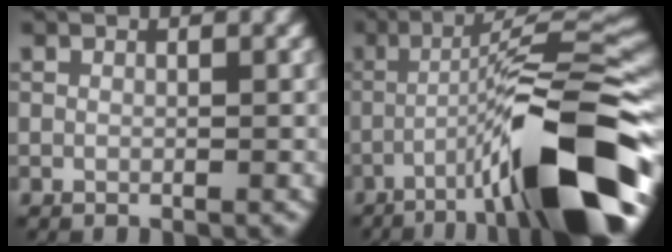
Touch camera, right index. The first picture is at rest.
{"total": 15.1, "force": [-6.6, 3.0, 13.3], "torque": [-0.198, 0.011, -0.099]}